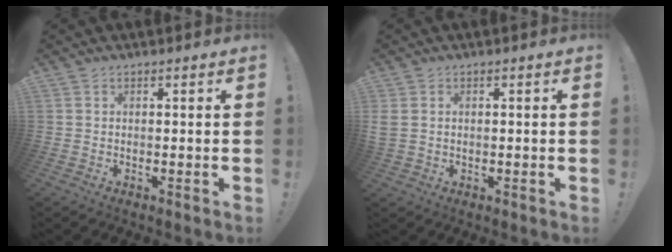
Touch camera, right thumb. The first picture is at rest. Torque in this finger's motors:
{"motor_torque": [0.04, 0.54, 0.47, -0.34, 0.11]}